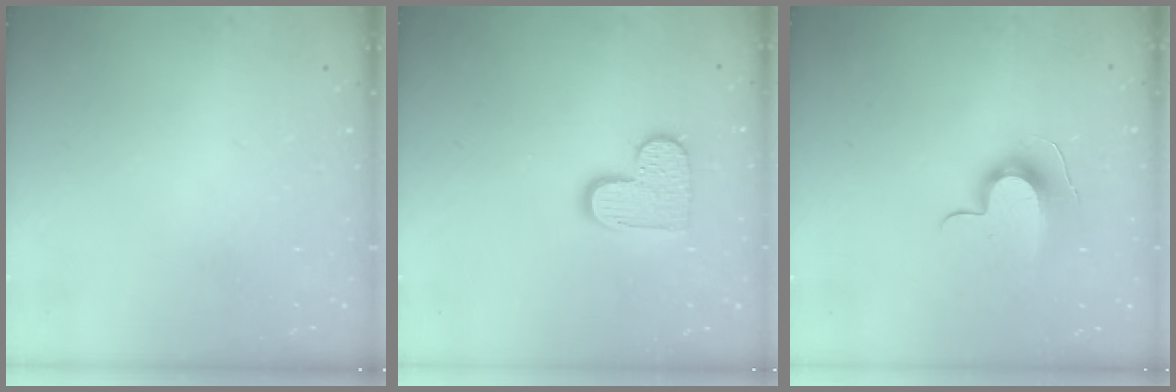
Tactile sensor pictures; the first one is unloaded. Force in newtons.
{"total": 10.4, "press": 10.4, "slide": 0.6}
{"total": 10.8, "press": 10.8, "slide": 0.2}